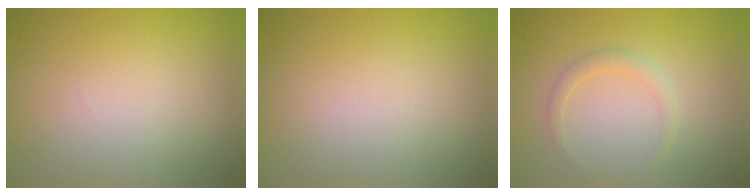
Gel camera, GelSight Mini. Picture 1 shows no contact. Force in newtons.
{"total": 0.0}
{"total": 1.3, "press": 1.3, "slide": 0.1}